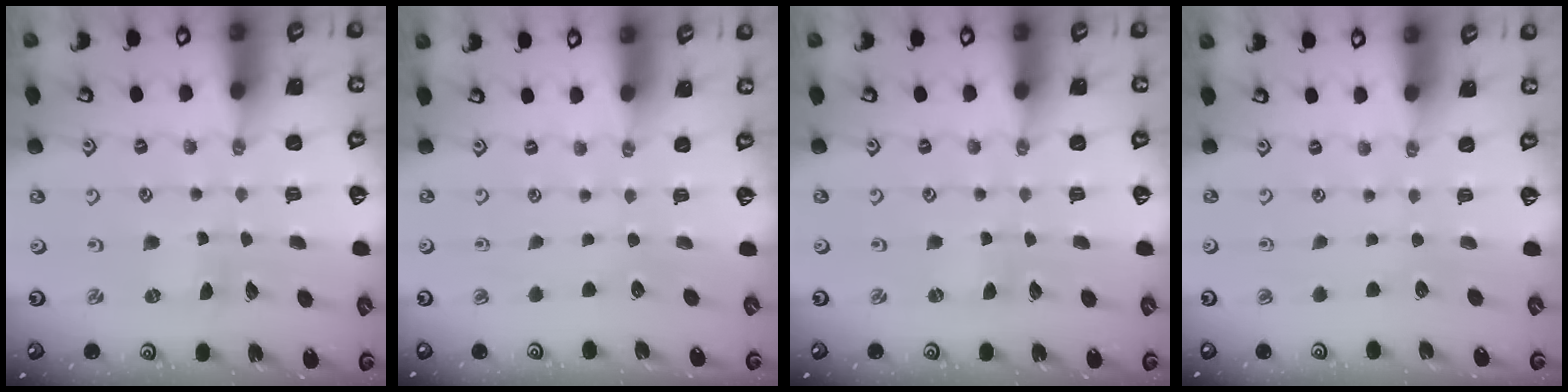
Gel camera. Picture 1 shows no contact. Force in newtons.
{"total": 0.0}
{"total": 1.0, "press": 1.0, "slide": 0.1}
{"total": 0.0}